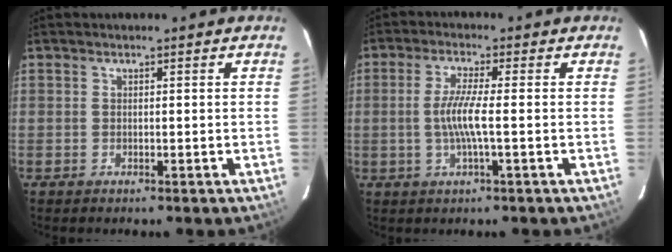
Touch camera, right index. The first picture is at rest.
{"total": 5.7, "force": [-0.8, -0.1, 5.6], "torque": [-0.112, -0.004, -0.016]}